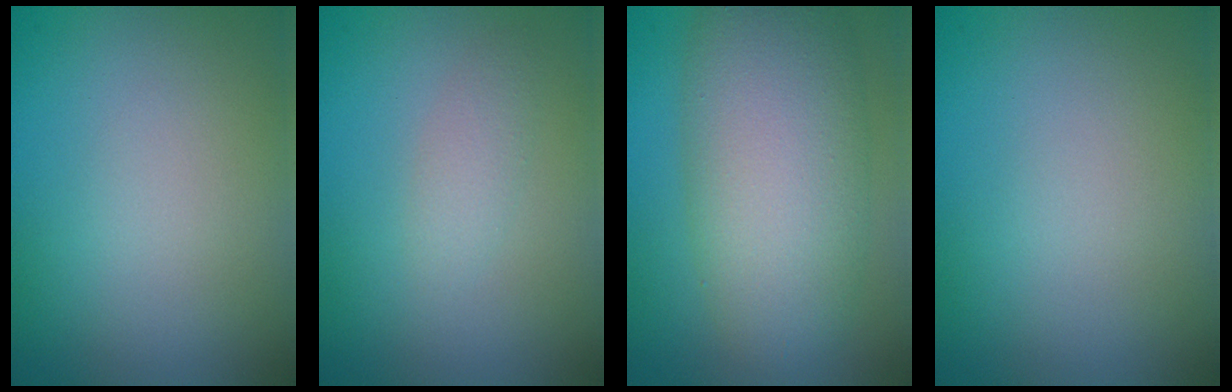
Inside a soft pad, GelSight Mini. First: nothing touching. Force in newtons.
{"total": 1.3, "press": 1.3, "slide": 0.0}
{"total": 9.5, "press": 9.5, "slide": 0.4}
{"total": 0.0}